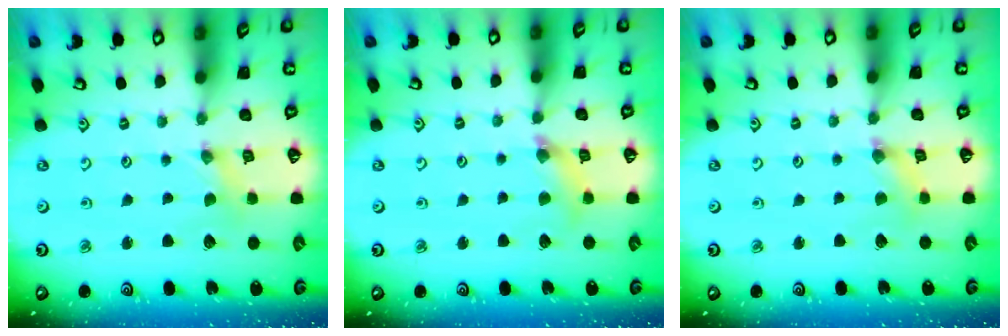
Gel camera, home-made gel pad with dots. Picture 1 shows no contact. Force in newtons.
{"total": 6.7, "press": 6.6, "slide": 0.7}
{"total": 1.7, "press": 1.7, "slide": 0.2}